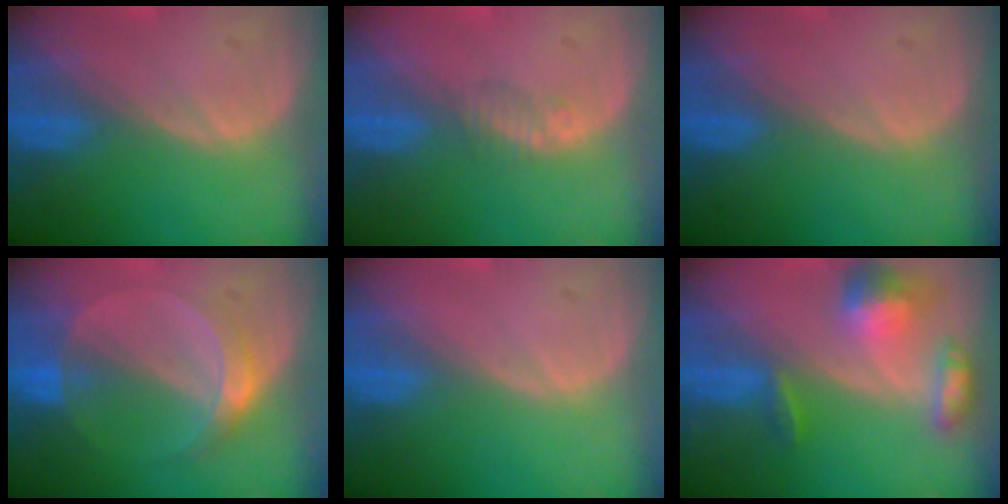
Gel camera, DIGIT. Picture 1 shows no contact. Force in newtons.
{"total": 1.5, "press": 1.3, "slide": 0.9}
{"total": 0.0}
{"total": 5.0, "press": 4.6, "slide": 2.0}
{"total": 0.0}
{"total": 7.0, "press": 6.6, "slide": 2.5}